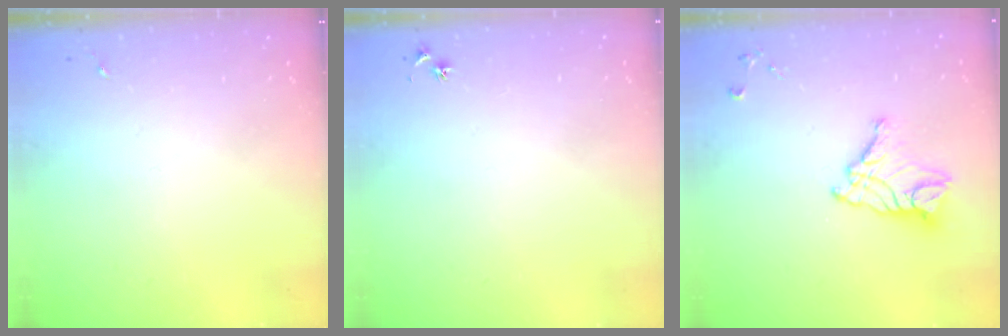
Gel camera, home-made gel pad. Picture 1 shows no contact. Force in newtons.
{"total": 3.0, "press": 2.9, "slide": 0.4}
{"total": 12.7, "press": 12.6, "slide": 1.1}